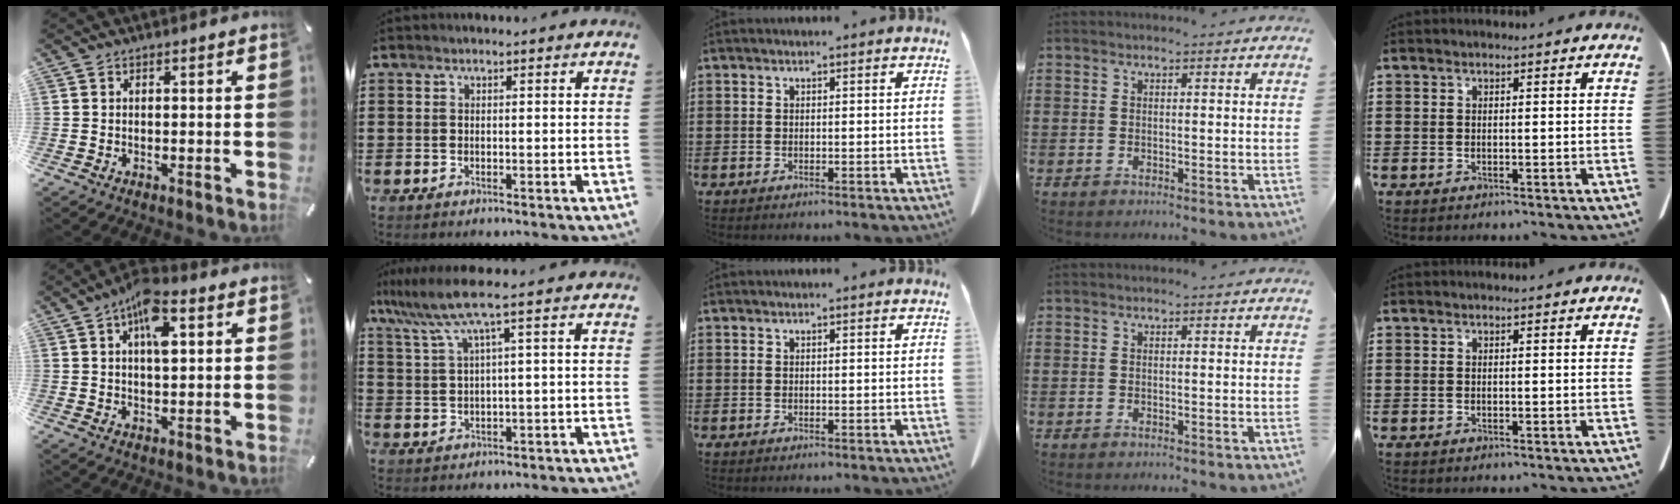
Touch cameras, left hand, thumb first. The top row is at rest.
{"thumb": {"total": 8.8, "force": [3.3, 3.8, 7.2], "torque": [-0.122, 0.001, 0.053]}, "index": {"total": 6.5, "force": [2.9, 0.1, 5.8], "torque": [-0.137, -0.016, 0.043]}}